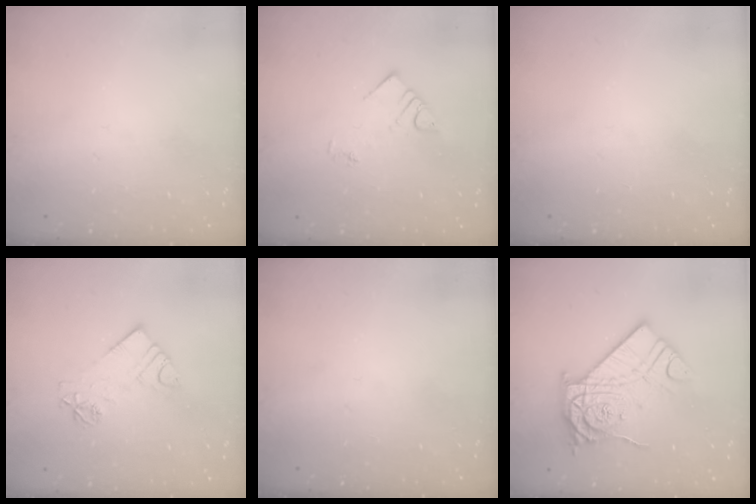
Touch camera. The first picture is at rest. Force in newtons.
{"total": 3.8, "press": 3.7, "slide": 0.6}
{"total": 0.0}
{"total": 9.4, "press": 9.4, "slide": 0.7}
{"total": 0.0}
{"total": 16.8, "press": 16.8, "slide": 0.6}